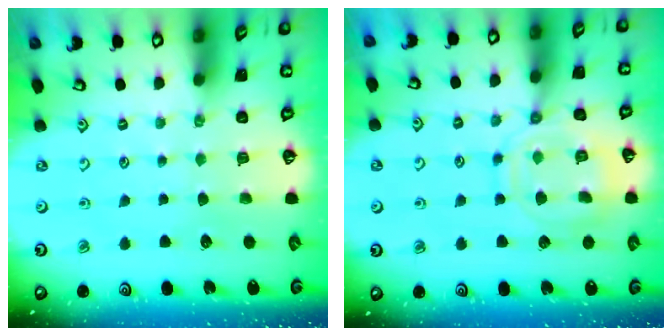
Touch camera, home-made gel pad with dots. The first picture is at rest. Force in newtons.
{"total": 13.2, "press": 13.1, "slide": 1.2}